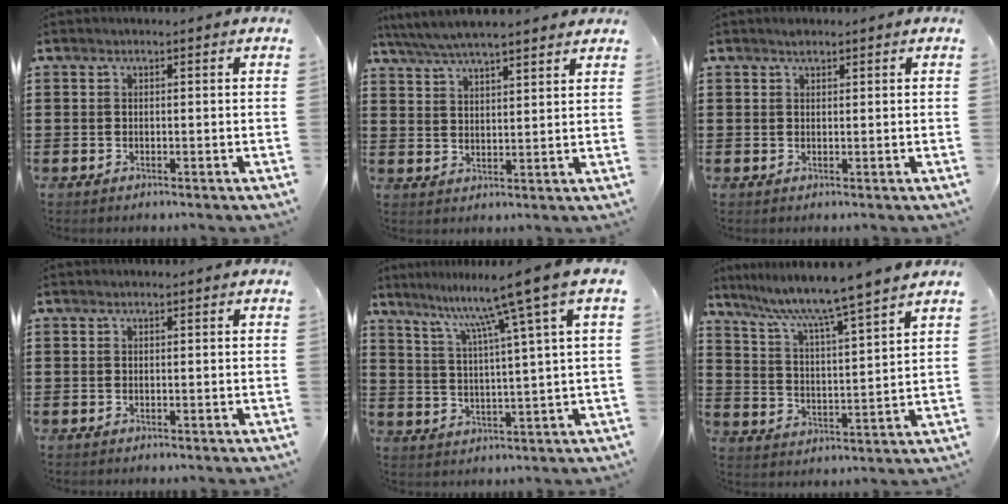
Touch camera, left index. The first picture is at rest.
{"total": 5.2, "force": [4.8, 0.6, 1.9], "torque": [-0.053, -0.014, 0.085]}
{"total": 1.3, "force": [1.0, 0.6, 0.5], "torque": [-0.013, 0.002, 0.020]}
{"total": 0.0}
{"total": 9.6, "force": [6.8, -1.9, 6.5], "torque": [-0.140, -0.035, 0.102]}
{"total": 6.8, "force": [5.8, -1.3, 3.2], "torque": [-0.087, -0.044, 0.090]}